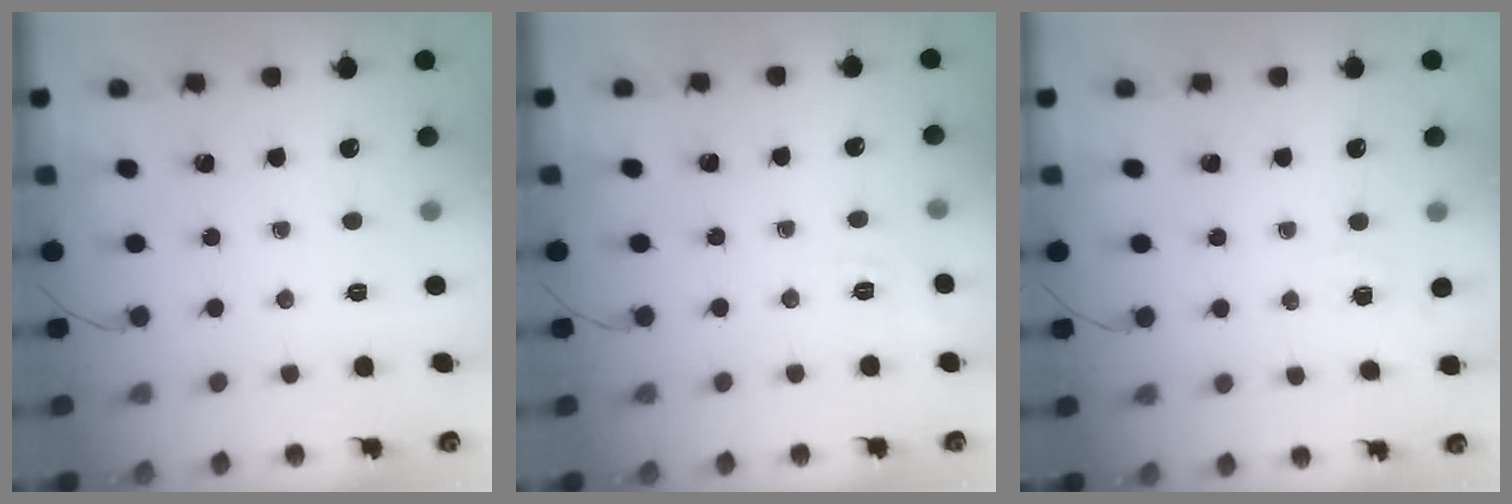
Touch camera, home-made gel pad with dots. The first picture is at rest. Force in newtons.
{"total": 2.4, "press": 1.1, "slide": 2.1}
{"total": 1.7, "press": 0.9, "slide": 1.4}